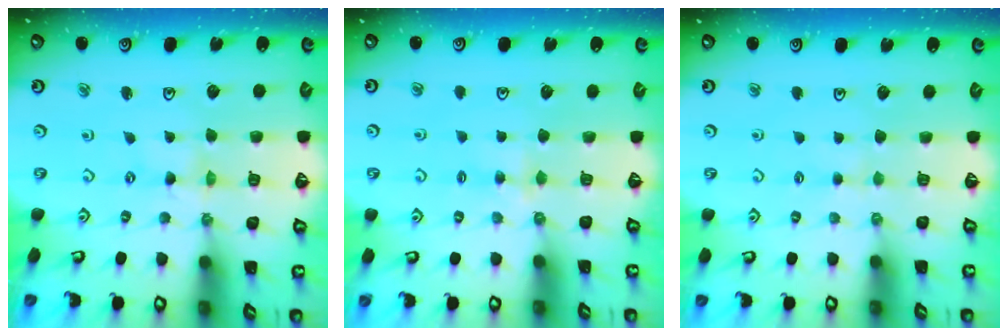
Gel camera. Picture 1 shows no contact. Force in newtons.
{"total": 3.7, "press": 3.7, "slide": 0.5}
{"total": 1.9, "press": 1.9, "slide": 0.4}